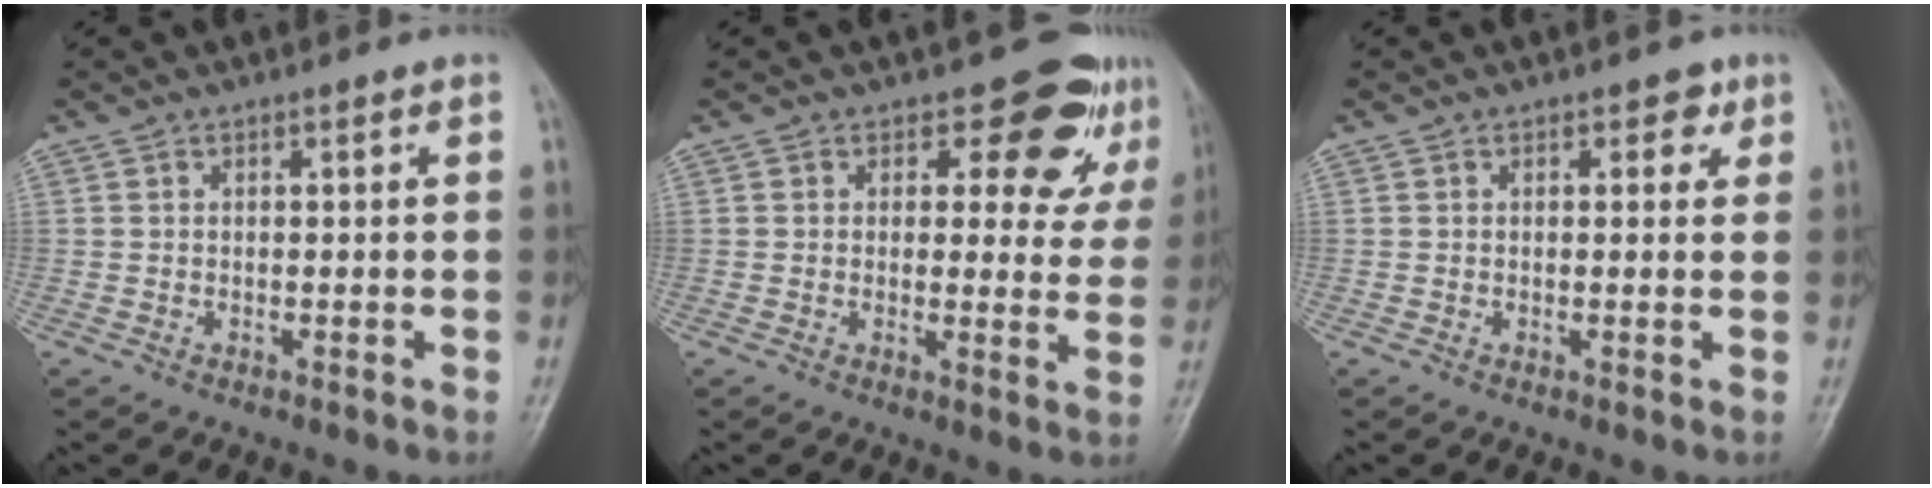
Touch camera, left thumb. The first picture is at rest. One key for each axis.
{"total": 8.7, "fx": 6.1, "fy": 5.1, "fz": 3.5, "tx": -0.003, "ty": -0.036, "tz": 0.057}
{"total": 2.4, "fx": 1.2, "fy": 1.6, "fz": 1.4, "tx": 0.004, "ty": -0.001, "tz": 0.009}